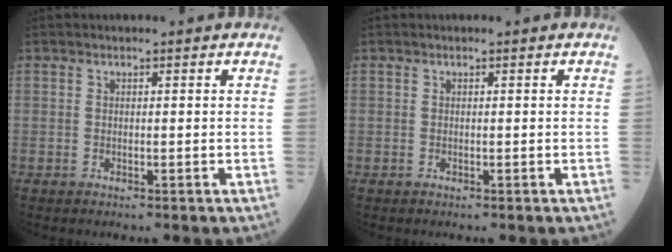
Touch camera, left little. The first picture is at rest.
{"total": 0.0}